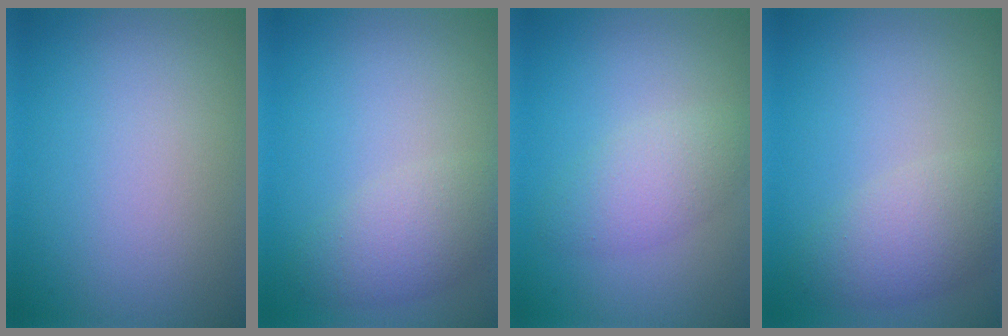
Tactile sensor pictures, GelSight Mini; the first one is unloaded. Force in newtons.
{"total": 3.1, "press": 3.1, "slide": 0.1}
{"total": 2.9, "press": 2.9, "slide": 0.1}
{"total": 3.6, "press": 3.6, "slide": 0.2}